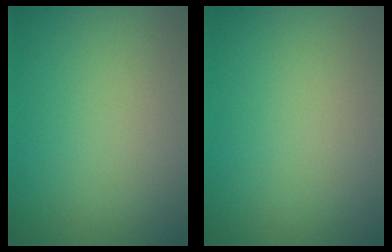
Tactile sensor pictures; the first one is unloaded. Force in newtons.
{"total": 0.0}